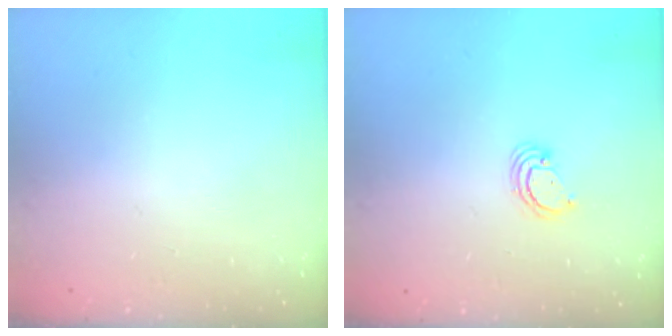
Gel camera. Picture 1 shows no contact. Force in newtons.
{"total": 2.7, "press": 2.7, "slide": 0.2}